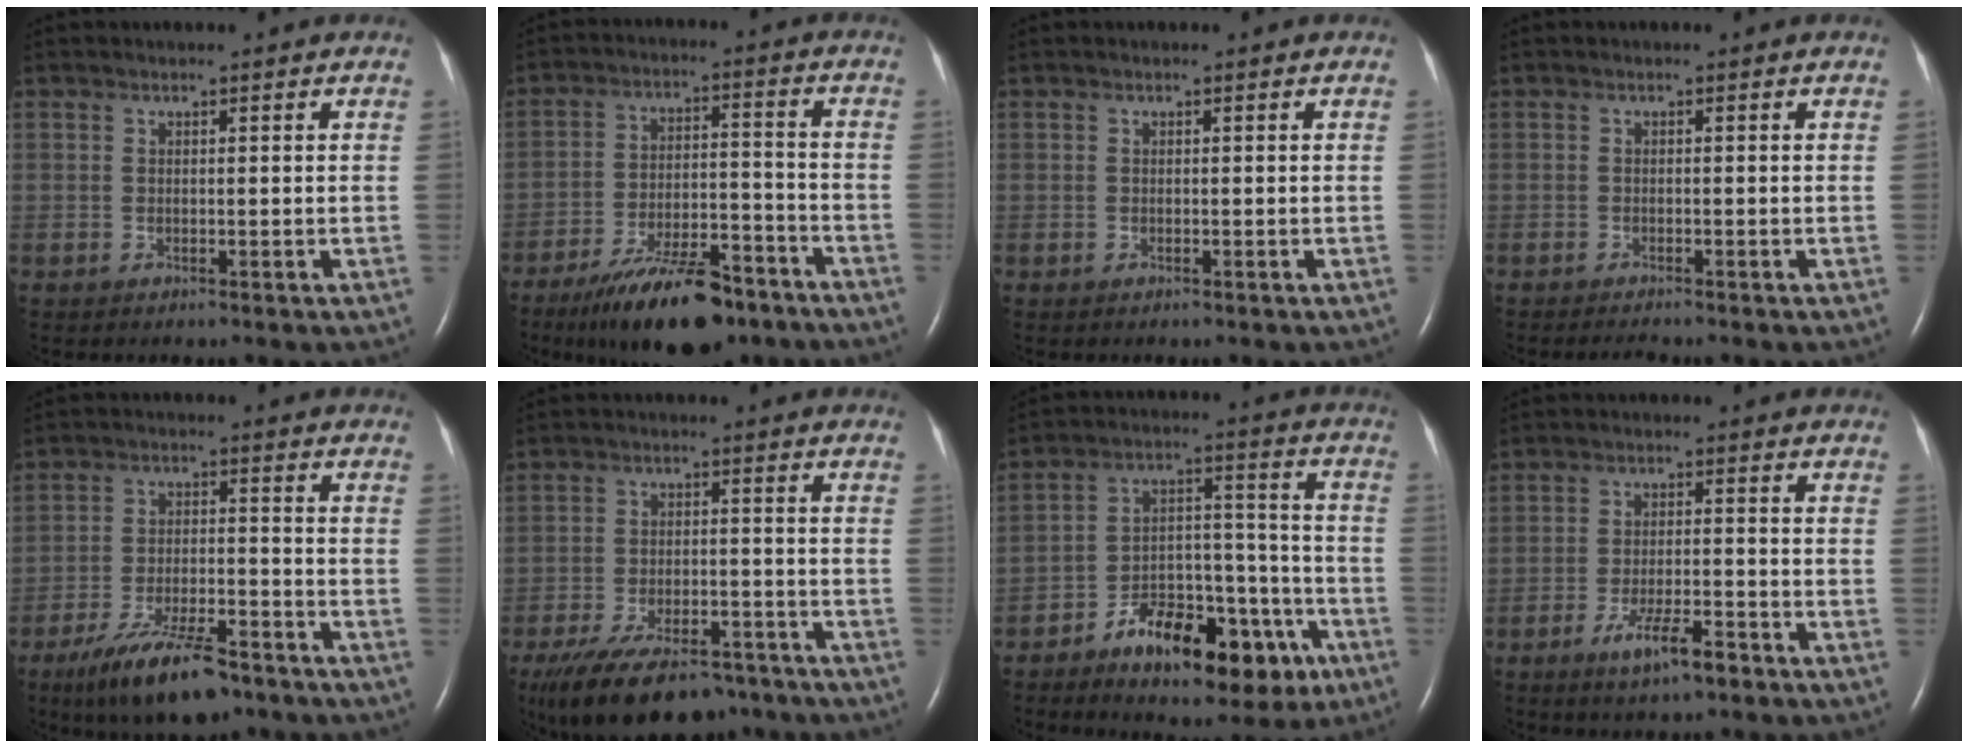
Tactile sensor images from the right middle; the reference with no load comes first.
{"total": 14.3, "force": [-10.5, 4.3, 8.8], "torque": [-0.143, 0.001, -0.173]}
{"total": 0.0}
{"total": 1.1, "force": [-1.1, -0.1, 0.2], "torque": [-0.009, -0.006, -0.015]}
{"total": 11.7, "force": [-8.4, 2.9, 7.5], "torque": [-0.139, -0.017, -0.145]}
{"total": 18.2, "force": [-13.8, 7.3, 9.4], "torque": [-0.187, -0.019, -0.206]}
{"total": 16.5, "force": [-9.6, 7.0, 11.5], "torque": [-0.166, 0.032, -0.140]}
{"total": 6.0, "force": [-3.9, 1.0, 4.4], "torque": [-0.086, -0.004, -0.067]}